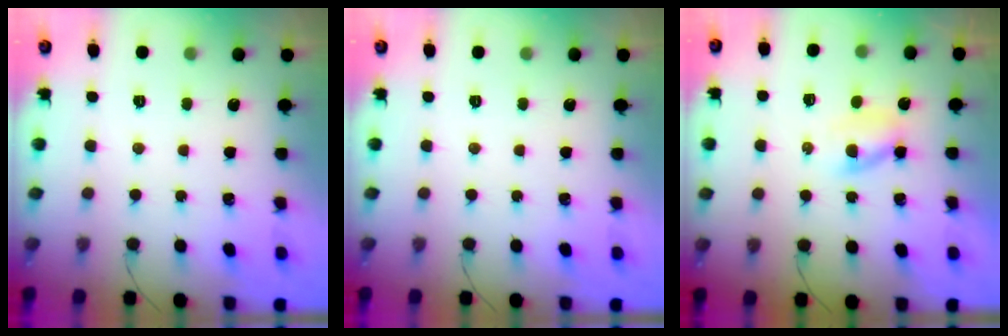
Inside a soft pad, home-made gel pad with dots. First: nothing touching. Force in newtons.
{"total": 0.0}
{"total": 2.3, "press": 2.0, "slide": 1.1}